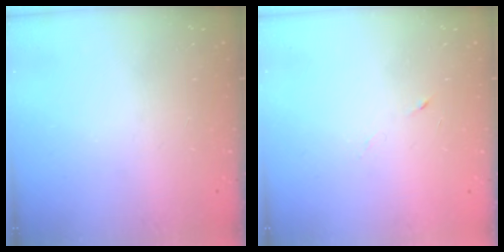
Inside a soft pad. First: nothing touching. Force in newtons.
{"total": 3.4, "press": 3.2, "slide": 0.9}